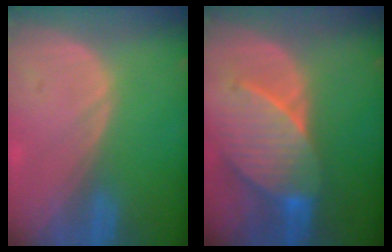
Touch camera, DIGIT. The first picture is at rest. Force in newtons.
{"total": 8.5, "press": 8.3, "slide": 1.5}